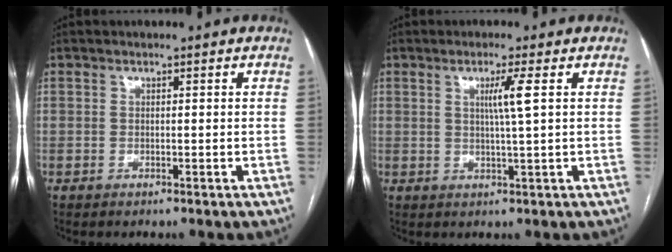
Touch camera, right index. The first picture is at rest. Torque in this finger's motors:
{"motor_torque": [0.28, 0.01, 0.11, 0.07]}